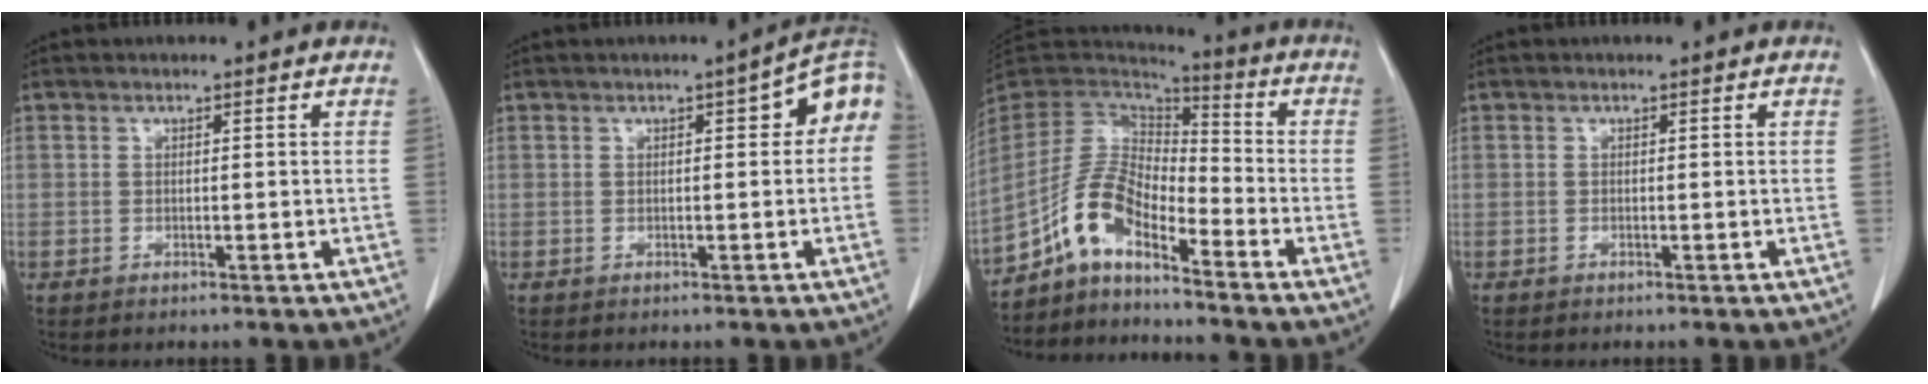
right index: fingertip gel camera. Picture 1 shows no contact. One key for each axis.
{"total": 6.0, "fx": 0.9, "fy": 1.7, "fz": 5.6, "tx": -0.063, "ty": 0.024, "tz": 0.004}
{"total": 8.9, "fx": -6.0, "fy": 3.5, "fz": 5.4, "tx": -0.120, "ty": 0.026, "tz": -0.122}
{"total": 0.0}